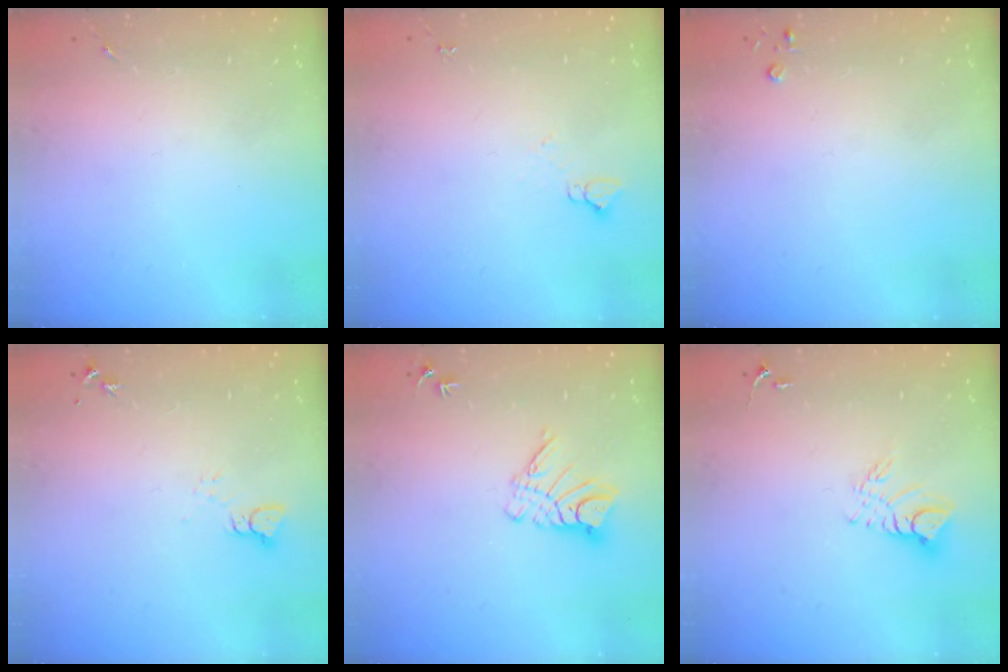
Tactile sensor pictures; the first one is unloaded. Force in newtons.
{"total": 3.1, "press": 3.1, "slide": 0.3}
{"total": 2.2, "press": 2.2, "slide": 0.3}
{"total": 2.2, "press": 2.2, "slide": 0.2}
{"total": 9.5, "press": 9.5, "slide": 0.9}
{"total": 8.6, "press": 8.6, "slide": 0.8}